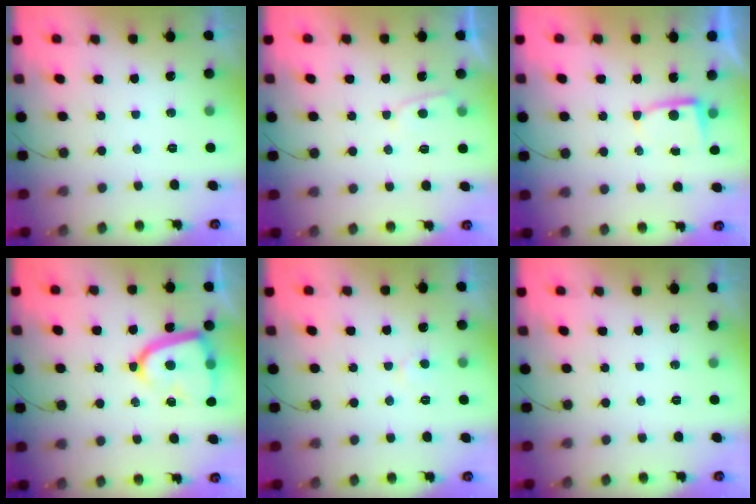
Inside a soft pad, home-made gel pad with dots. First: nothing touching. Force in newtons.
{"total": 2.9, "press": 2.9, "slide": 0.3}
{"total": 3.0, "press": 3.0, "slide": 0.4}
{"total": 14.7, "press": 14.7, "slide": 1.2}
{"total": 3.8, "press": 3.8, "slide": 0.3}
{"total": 0.0}